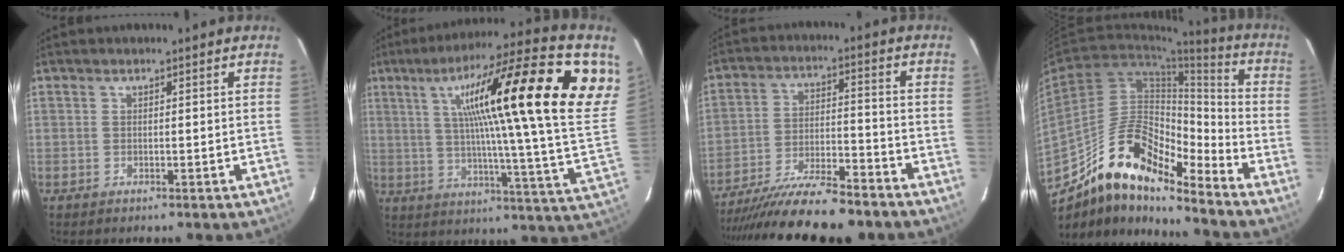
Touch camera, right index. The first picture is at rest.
{"total": 29.4, "force": [11.0, 1.0, 27.3], "torque": [-0.330, 0.026, 0.155]}
{"total": 16.0, "force": [-14.0, 1.7, 7.6], "torque": [-0.138, -0.008, -0.233]}
{"total": 15.7, "force": [-12.2, 5.4, 8.3], "torque": [-0.140, 0.050, -0.212]}